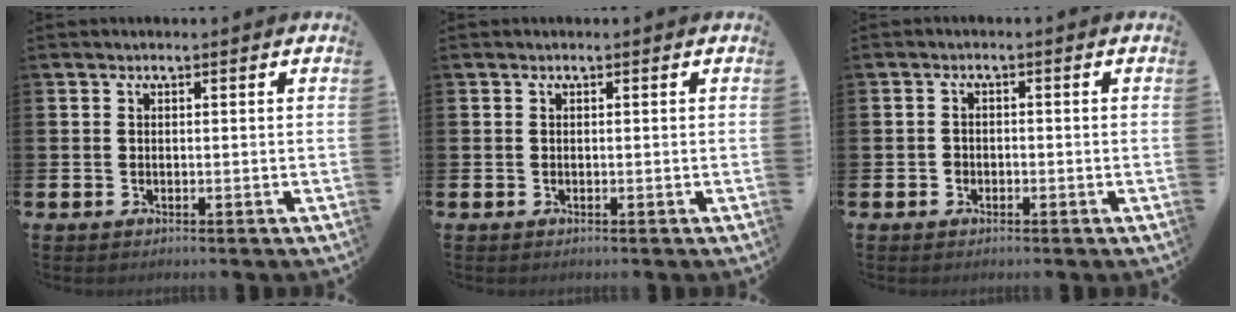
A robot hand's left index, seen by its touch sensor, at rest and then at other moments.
{"total": 0.0}
{"total": 0.8, "force": [-0.5, 0.7, 0.2], "torque": [-0.008, 0.005, -0.010]}